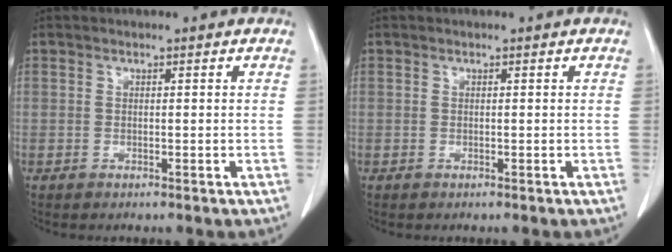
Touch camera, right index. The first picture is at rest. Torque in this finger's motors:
{"motor_torque": [0.03, -0.03, 0.00, 0.00]}